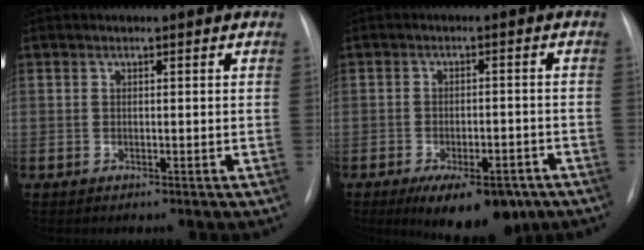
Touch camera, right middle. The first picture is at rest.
{"total": 11.2, "force": [-7.6, 4.4, 6.9], "torque": [-0.092, -0.003, -0.109]}